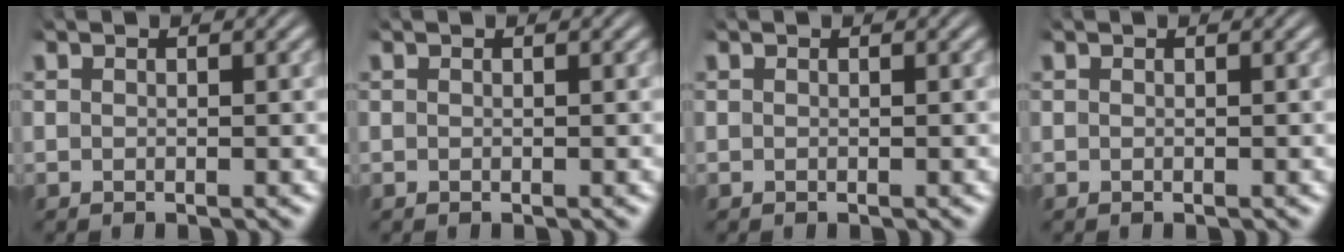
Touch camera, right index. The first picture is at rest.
{"total": 0.0}
{"total": 0.0}
{"total": 0.0}